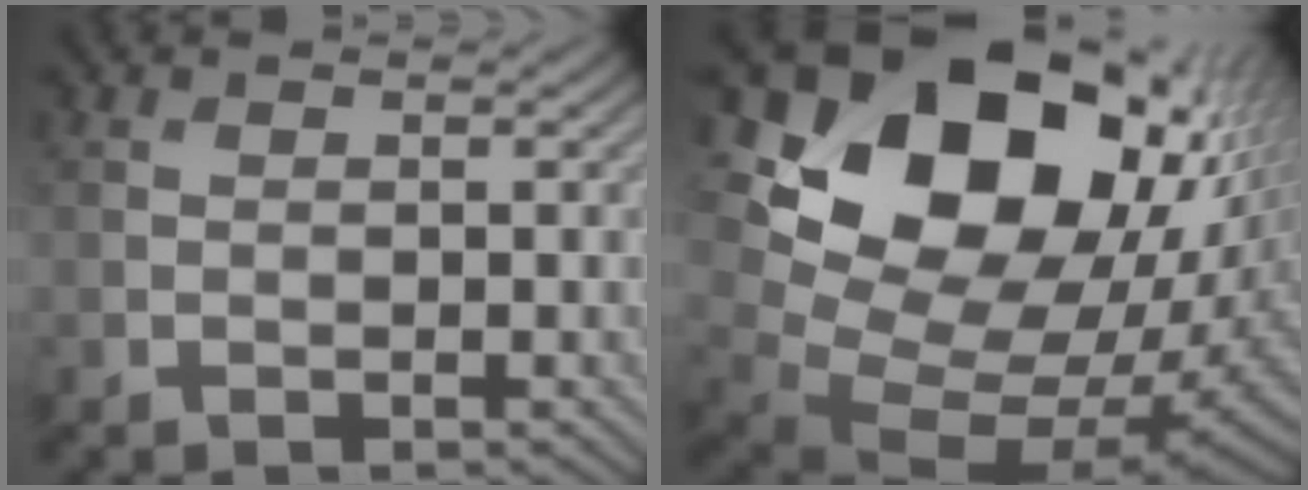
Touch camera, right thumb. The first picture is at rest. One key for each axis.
{"total": 23.0, "fx": 8.0, "fy": 16.4, "fz": 14.0, "tx": -0.307, "ty": 0.017, "tz": 0.173}